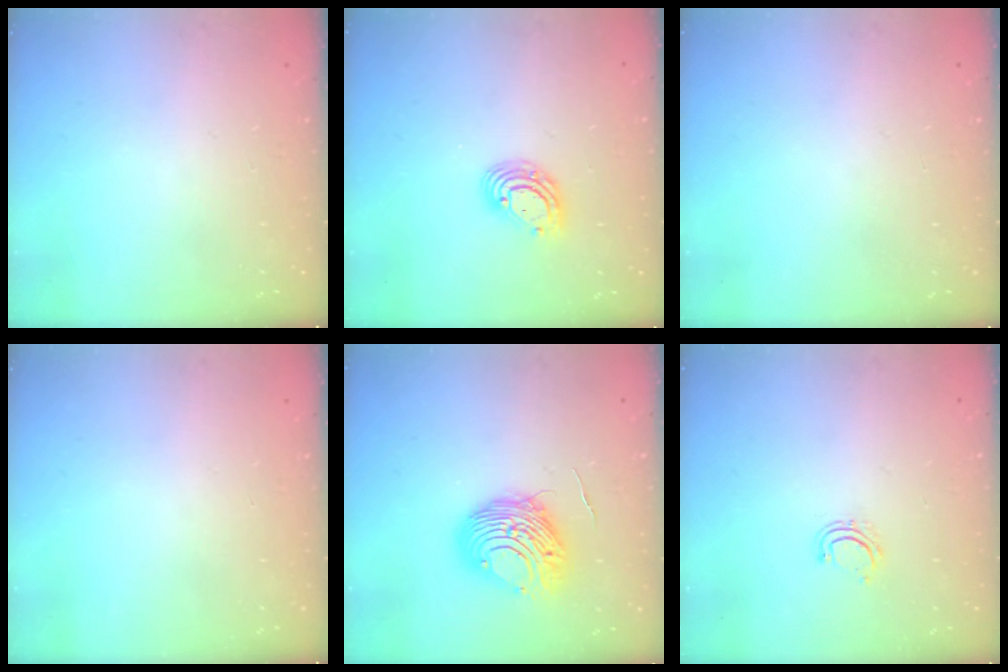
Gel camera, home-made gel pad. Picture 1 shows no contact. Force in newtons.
{"total": 7.9, "press": 7.8, "slide": 1.5}
{"total": 0.0}
{"total": 0.0}
{"total": 9.7, "press": 9.7, "slide": 0.8}
{"total": 5.0, "press": 4.8, "slide": 1.2}